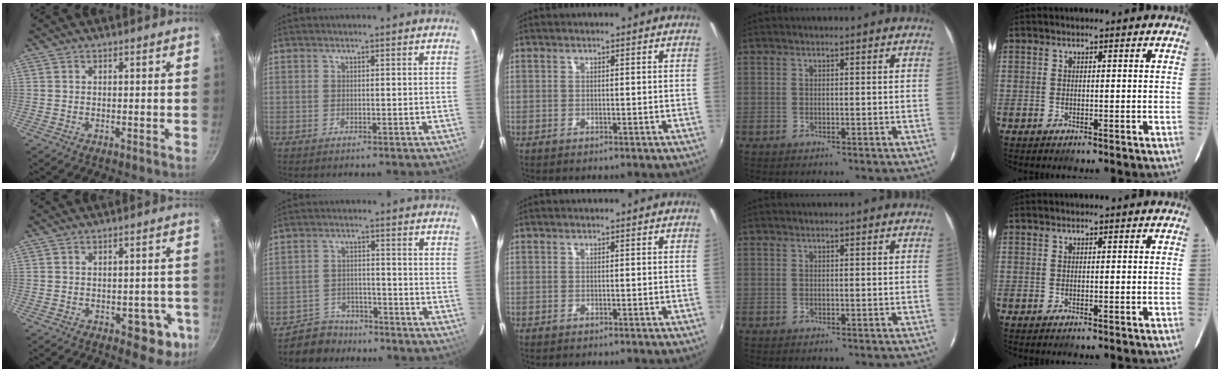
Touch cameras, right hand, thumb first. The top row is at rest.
{"thumb": {"total": 8.4, "force": [-2.8, 5.0, 6.1], "torque": [-0.030, 0.013, -0.030]}, "index": {"total": 6.3, "force": [-5.3, 3.5, 0.2], "torque": [-0.024, 0.018, -0.084]}}